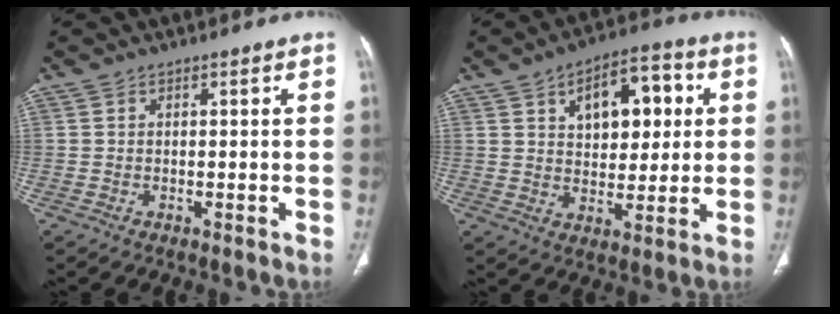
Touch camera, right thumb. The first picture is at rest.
{"total": 13.6, "force": [4.2, 7.7, 10.4], "torque": [-0.108, 0.004, 0.063]}